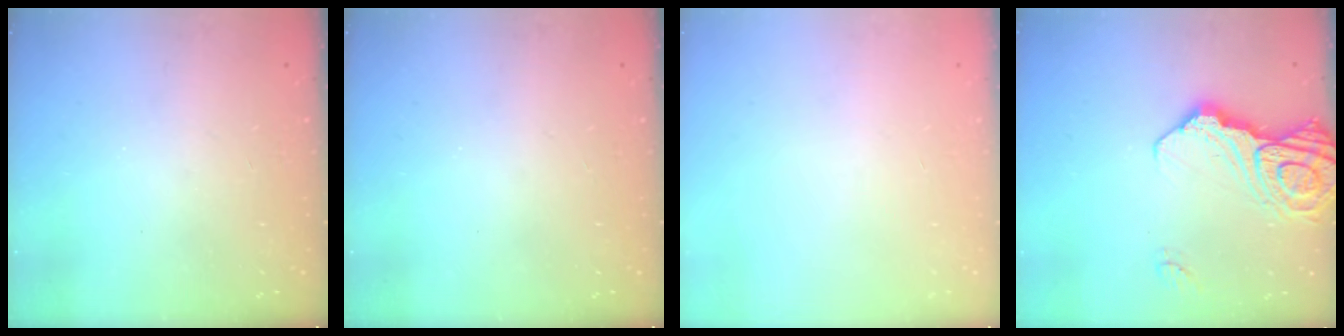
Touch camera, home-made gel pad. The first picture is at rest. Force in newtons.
{"total": 0.0}
{"total": 0.0}
{"total": 16.7, "press": 16.6, "slide": 2.1}